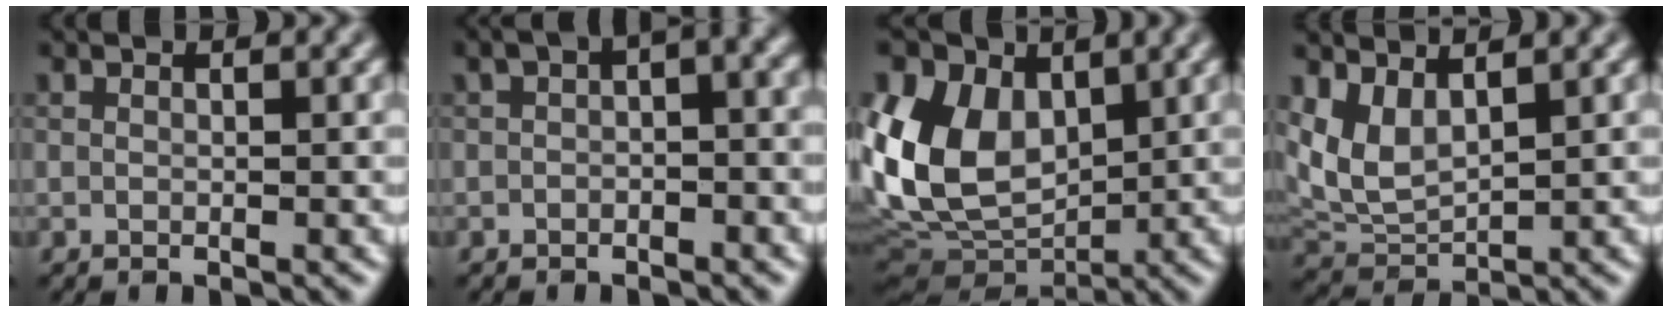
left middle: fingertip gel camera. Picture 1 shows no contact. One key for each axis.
{"total": 4.8, "fx": 1.5, "fy": 1.9, "fz": 4.2, "tx": -0.046, "ty": 0.018, "tz": 0.011}
{"total": 11.5, "fx": 2.8, "fy": 8.0, "fz": 7.8, "tx": -0.176, "ty": 0.005, "tz": 0.052}
{"total": 4.1, "fx": 2.0, "fy": 2.2, "fz": 2.9, "tx": -0.072, "ty": -0.006, "tz": 0.047}